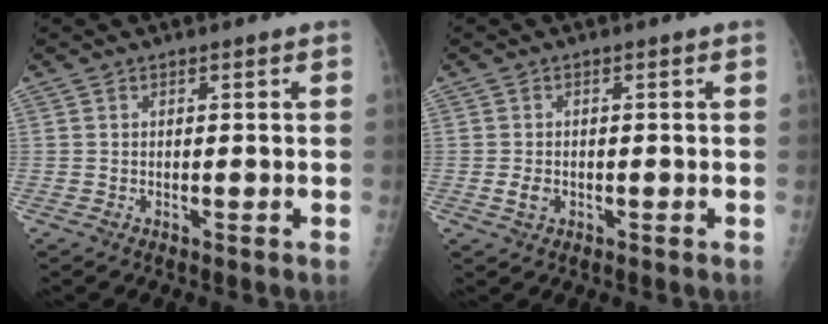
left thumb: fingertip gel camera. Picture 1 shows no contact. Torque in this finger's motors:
{"motor_torque": [-0.05, 0.04, 0.13, -0.06, -0.01]}